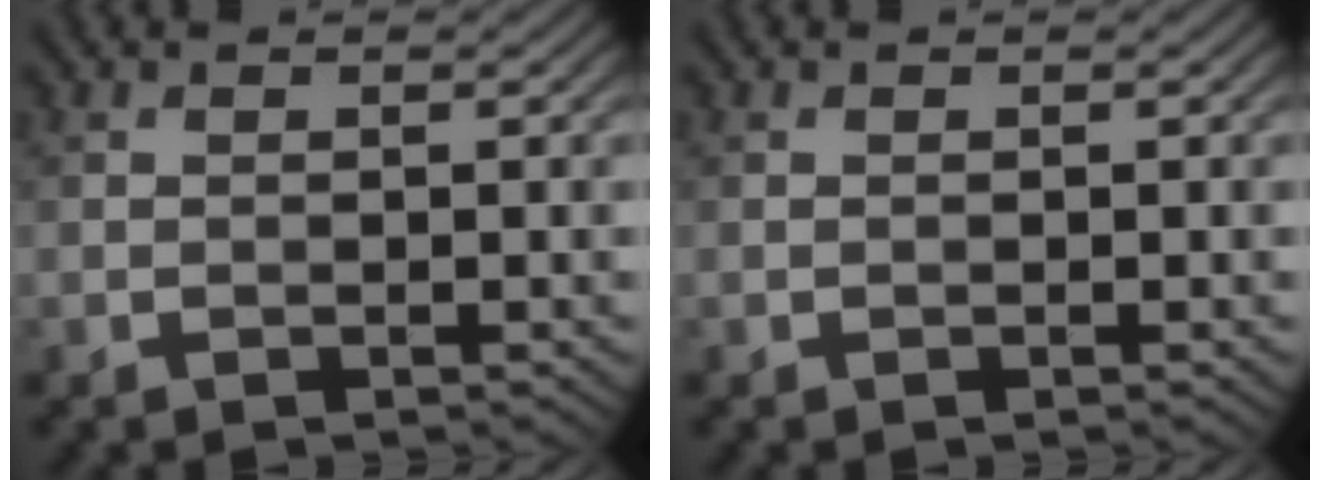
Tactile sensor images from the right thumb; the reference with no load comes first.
{"total": 0.0}